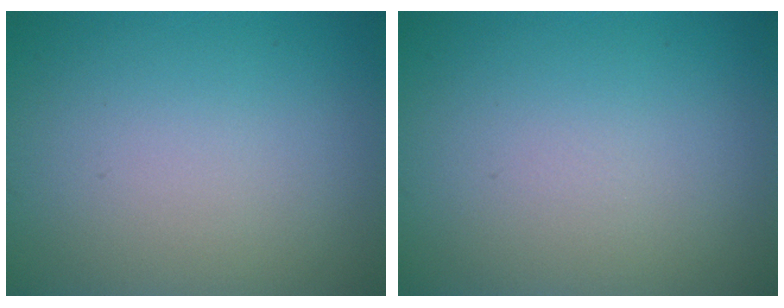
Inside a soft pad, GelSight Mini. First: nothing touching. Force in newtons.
{"total": 0.0}